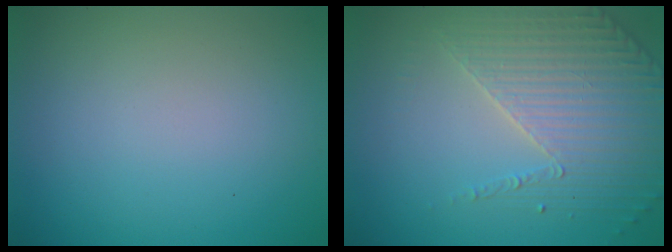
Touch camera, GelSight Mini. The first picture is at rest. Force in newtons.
{"total": 4.0, "press": 3.6, "slide": 1.9}